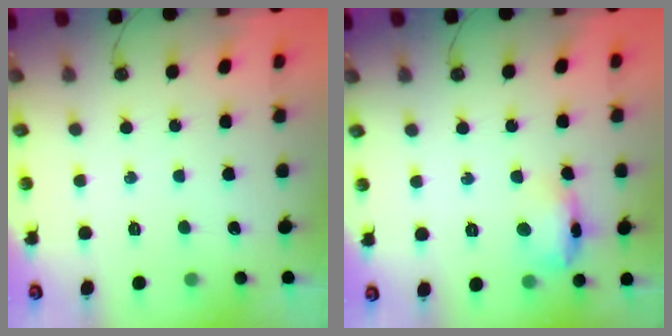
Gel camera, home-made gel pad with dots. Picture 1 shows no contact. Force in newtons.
{"total": 11.8, "press": 11.8, "slide": 0.9}